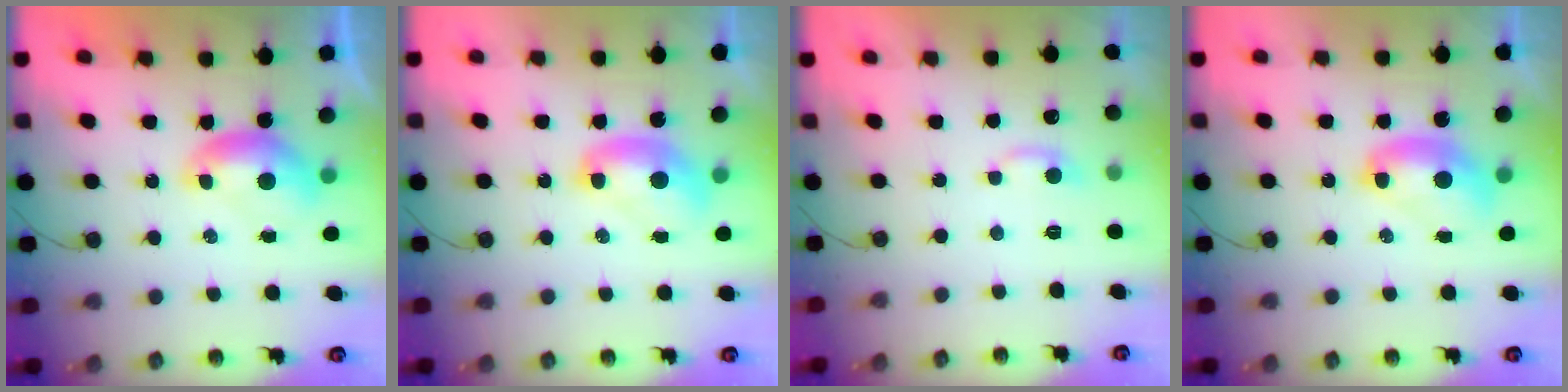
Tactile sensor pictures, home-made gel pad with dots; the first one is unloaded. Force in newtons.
{"total": 2.0, "press": 2.0, "slide": 0.2}
{"total": 1.6, "press": 1.5, "slide": 0.5}
{"total": 2.7, "press": 2.7, "slide": 0.1}